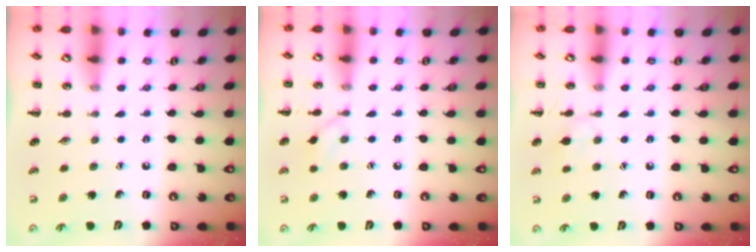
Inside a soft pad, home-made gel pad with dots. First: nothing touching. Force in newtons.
{"total": 5.3, "press": 5.1, "slide": 1.7}
{"total": 5.7, "press": 5.4, "slide": 1.9}